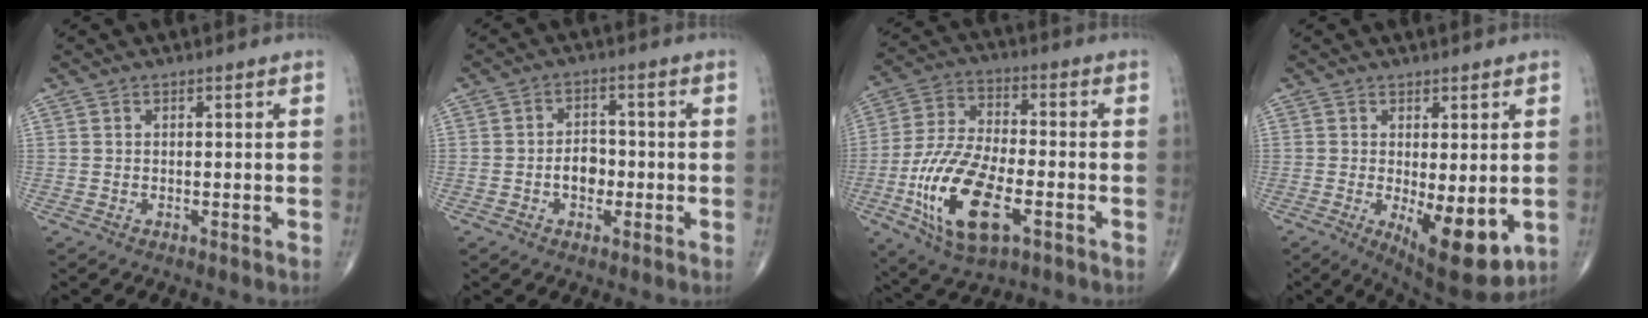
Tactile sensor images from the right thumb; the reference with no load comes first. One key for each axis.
{"total": 4.8, "fx": -1.1, "fy": 3.4, "fz": 3.2, "tx": -0.033, "ty": 0.016, "tz": -0.022}
{"total": 18.5, "fx": -6.2, "fy": 8.4, "fz": 15.3, "tx": -0.305, "ty": 0.013, "tz": -0.108}
{"total": 11.5, "fx": -2.4, "fy": 4.4, "fz": 10.4, "tx": -0.141, "ty": -0.027, "tz": -0.021}